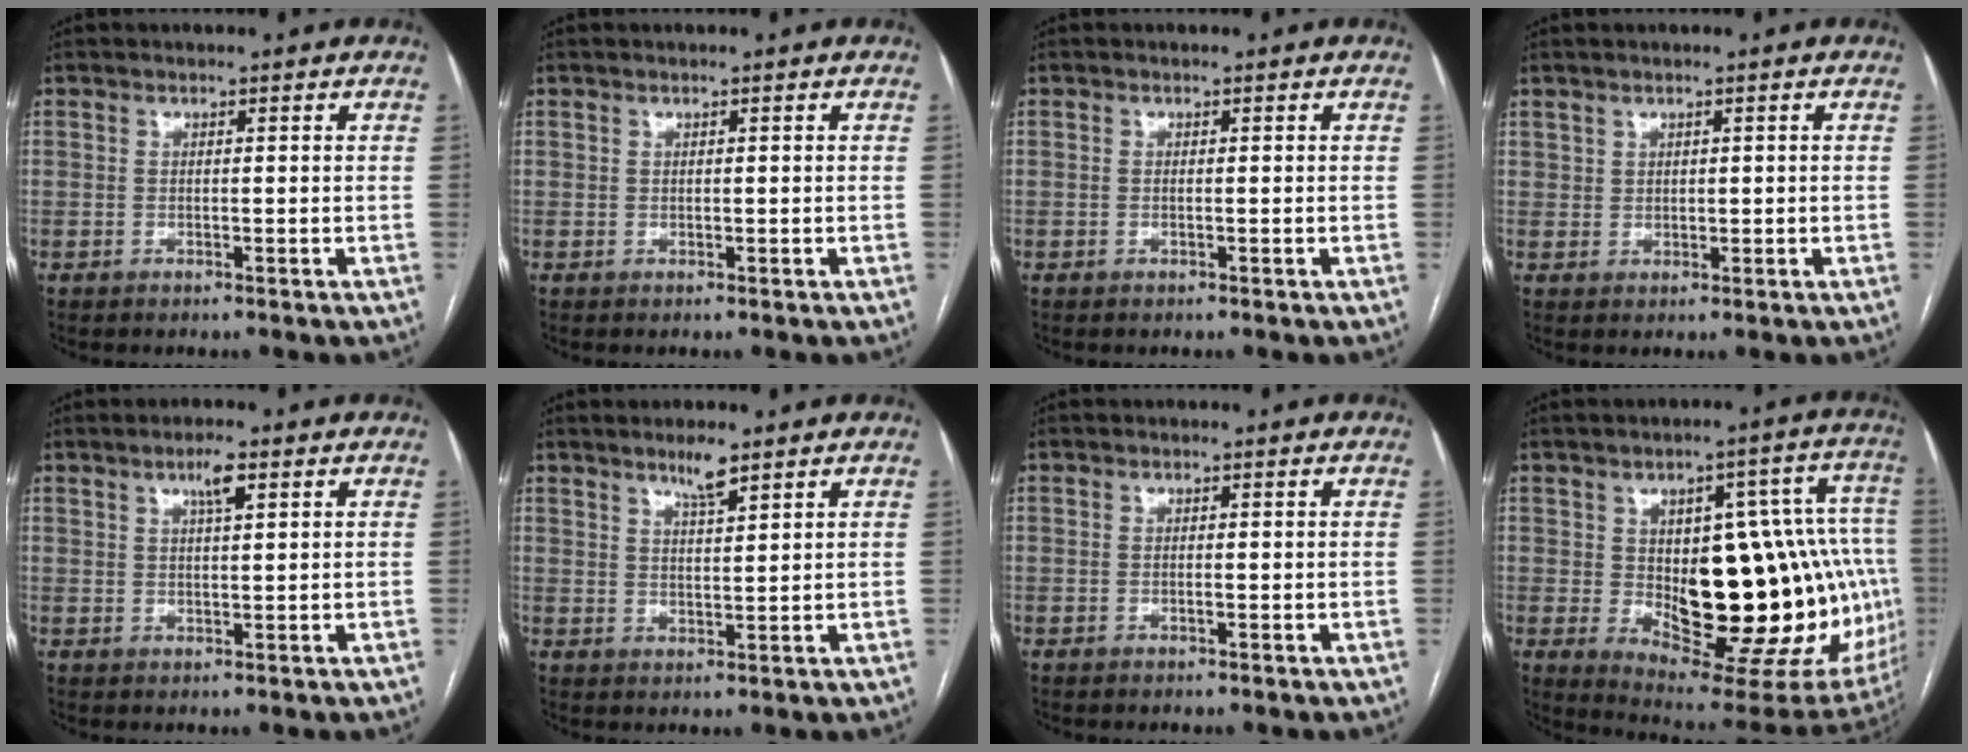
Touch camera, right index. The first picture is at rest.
{"total": 0.0}
{"total": 0.0}
{"total": 1.2, "force": [0.7, 0.9, 0.2], "torque": [0.003, 0.001, 0.014]}
{"total": 3.2, "force": [1.8, 0.5, 2.5], "torque": [-0.044, 0.001, 0.030]}
{"total": 3.7, "force": [2.9, 0.4, 2.2], "torque": [-0.041, -0.004, 0.051]}
{"total": 0.6, "force": [-0.1, 0.1, 0.6], "torque": [-0.012, -0.001, -0.002]}
{"total": 29.0, "force": [-1.9, 11.2, 26.7], "torque": [-0.296, 0.028, 0.002]}